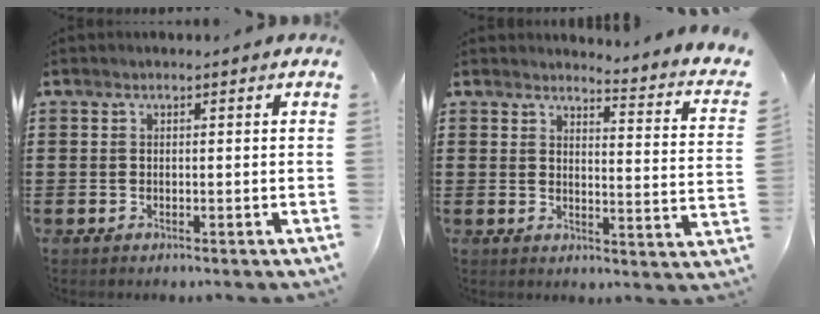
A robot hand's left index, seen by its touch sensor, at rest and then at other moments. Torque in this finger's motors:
{"motor_torque": [0.03, -0.13, -0.09, 0.00]}